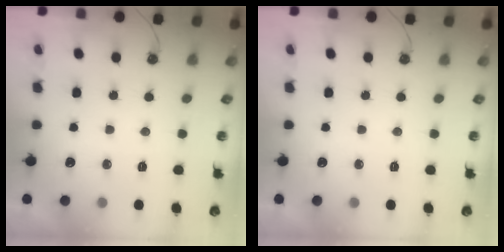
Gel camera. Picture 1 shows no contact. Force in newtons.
{"total": 0.0}